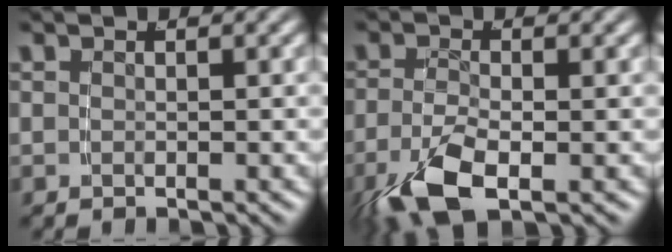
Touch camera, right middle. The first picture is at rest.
{"total": 5.0, "force": [-2.8, 1.7, 3.8], "torque": [-0.085, -0.019, -0.037]}